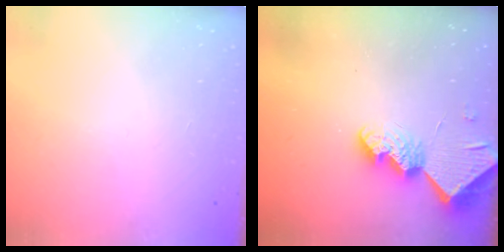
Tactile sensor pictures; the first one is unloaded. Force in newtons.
{"total": 10.5, "press": 10.4, "slide": 0.8}